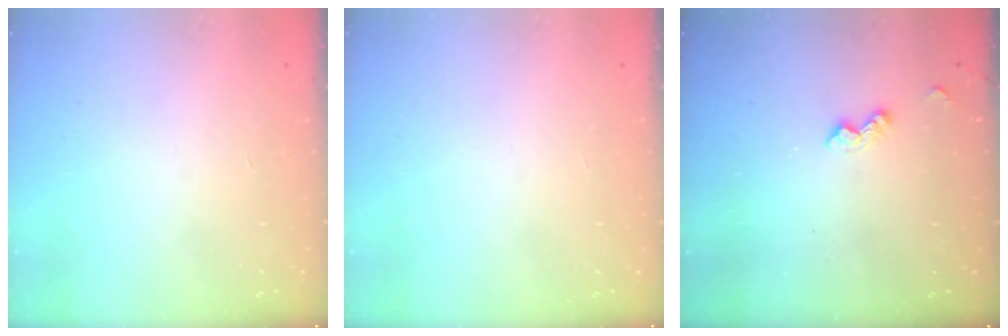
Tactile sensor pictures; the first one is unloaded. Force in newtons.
{"total": 0.0}
{"total": 4.6, "press": 4.5, "slide": 0.8}